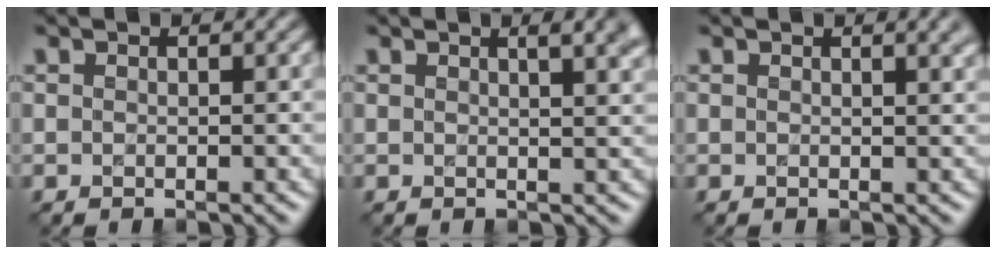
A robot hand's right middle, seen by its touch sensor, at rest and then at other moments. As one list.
[{"total": 3.9, "force": [1.9, 1.5, 3.0], "torque": [-0.013, 0.014, 0.014]}, {"total": 2.4, "force": [1.5, 0.9, 1.7], "torque": [-0.006, 0.005, 0.018]}]